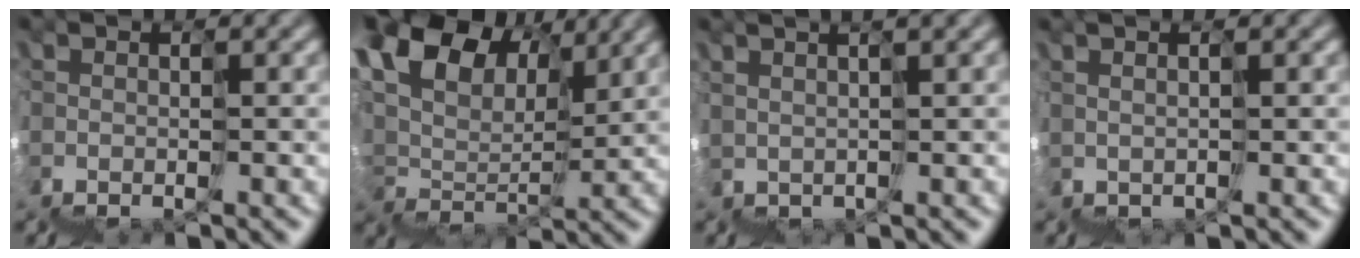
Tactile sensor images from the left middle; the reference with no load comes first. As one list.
[{"total": 7.3, "force": [6.7, 2.7, 0.9], "torque": [-0.038, 0.056, 0.106]}, {"total": 4.4, "force": [4.1, -1.4, 0.4], "torque": [0.029, 0.047, 0.062]}, {"total": 2.5, "force": [1.7, -1.4, -1.1], "torque": [0.035, 0.030, 0.030]}]